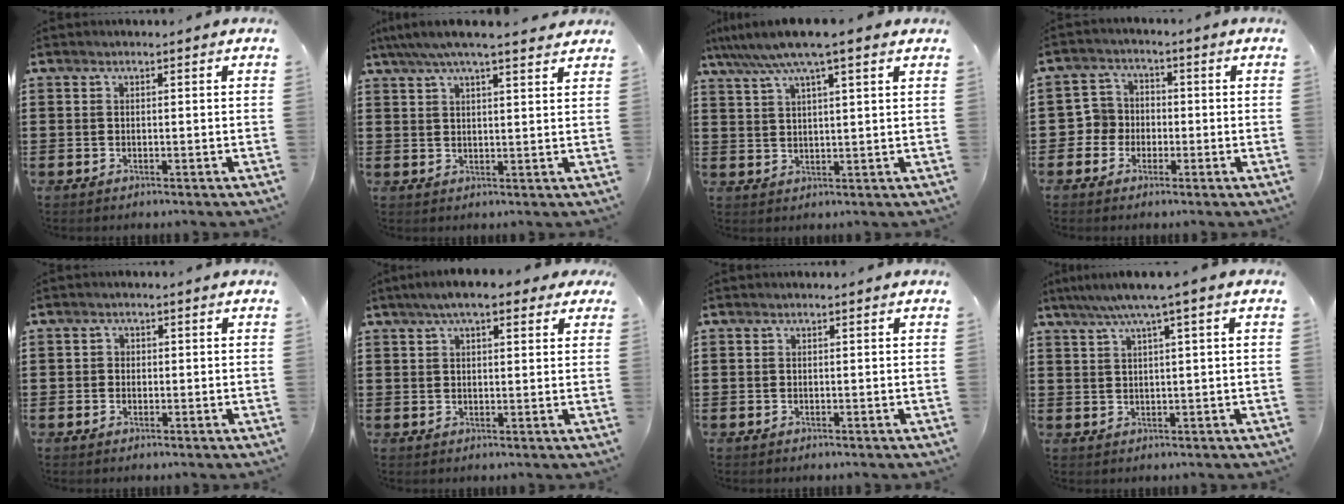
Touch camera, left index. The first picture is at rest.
{"total": 5.0, "force": [4.1, 0.3, 2.8], "torque": [-0.067, -0.008, 0.072]}
{"total": 7.0, "force": [5.3, 0.2, 4.6], "torque": [-0.104, -0.012, 0.092]}
{"total": 4.2, "force": [-1.8, 3.7, 0.5], "torque": [-0.034, 0.007, -0.042]}
{"total": 1.1, "force": [-0.2, 1.0, 0.2], "torque": [-0.008, 0.005, -0.007]}
{"total": 5.8, "force": [4.0, 1.7, 3.9], "torque": [-0.077, 0.005, 0.068]}
{"total": 0.0}
{"total": 3.6, "force": [1.7, -0.3, 3.2], "torque": [-0.065, -0.001, 0.027]}